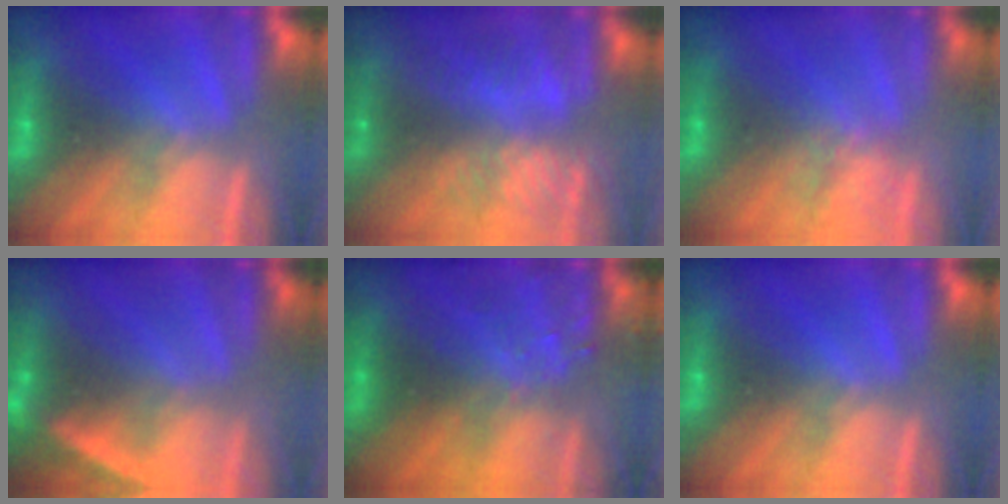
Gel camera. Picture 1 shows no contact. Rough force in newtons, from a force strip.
{"total": 7.4}
{"total": 2.5}
{"total": 2.2}
{"total": 9.1}
{"total": 0.0}